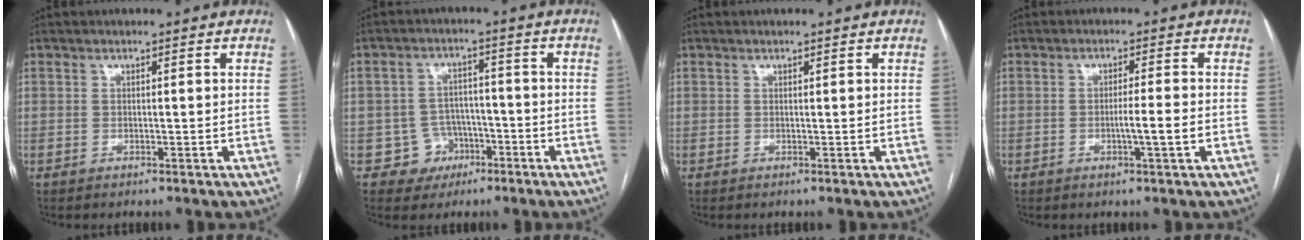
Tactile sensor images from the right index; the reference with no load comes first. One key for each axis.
{"total": 5.4, "fx": -2.4, "fy": 4.8, "fz": 0.1, "tx": 0.011, "ty": 0.017, "tz": -0.032}
{"total": 0.0}
{"total": 3.7, "fx": -1.0, "fy": -0.4, "fz": 3.6, "tx": -0.058, "ty": -0.003, "tz": -0.016}